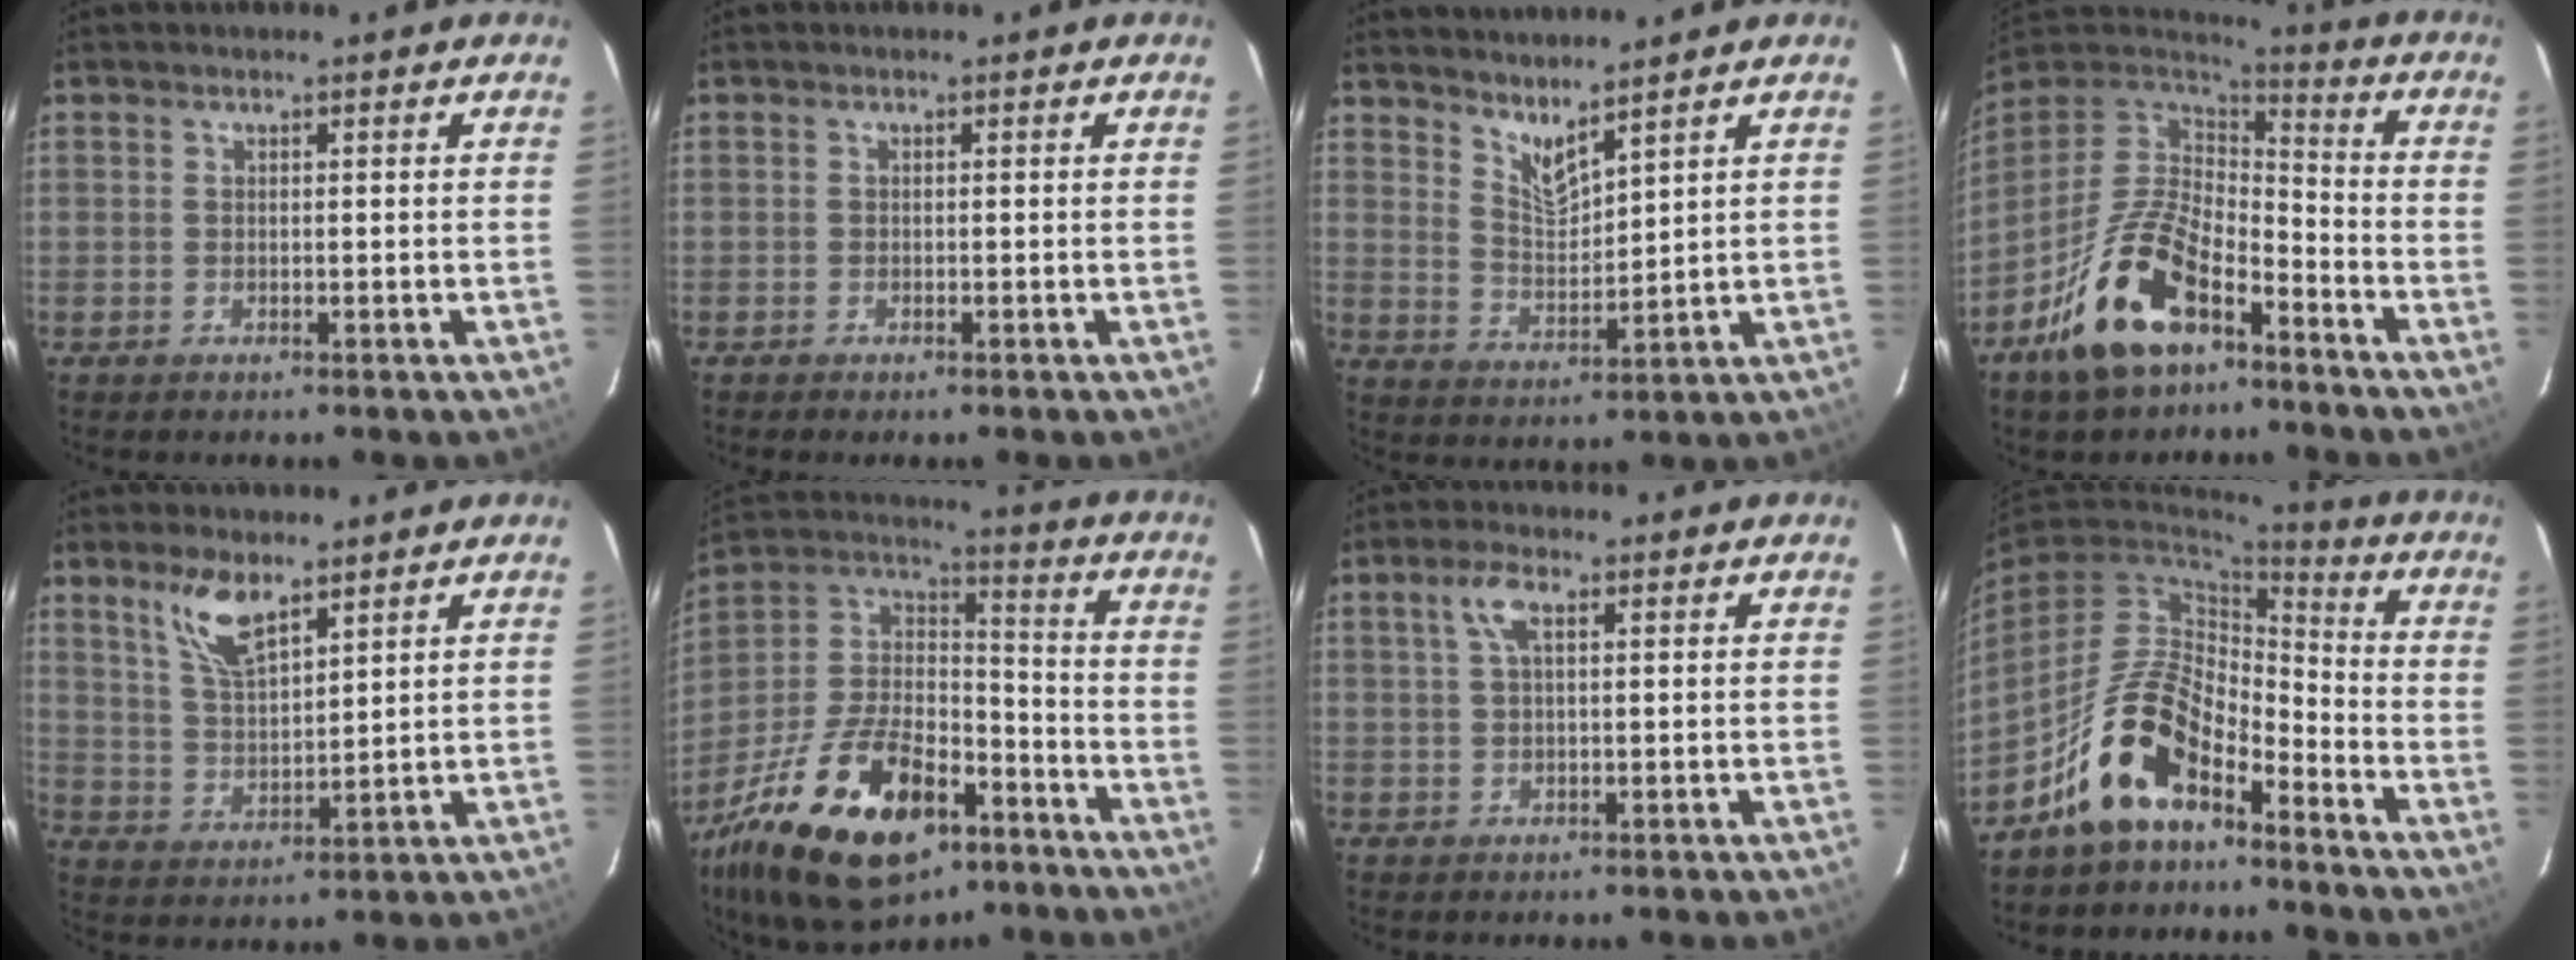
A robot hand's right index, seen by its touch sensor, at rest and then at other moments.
{"total": 0.0}
{"total": 5.5, "force": [4.8, 0.8, 2.6], "torque": [-0.045, -0.009, 0.089]}
{"total": 17.8, "force": [-10.5, 8.1, 11.9], "torque": [-0.244, -0.006, -0.194]}
{"total": 7.7, "force": [5.3, 2.6, 5.0], "torque": [-0.096, 0.004, 0.111]}
{"total": 26.6, "force": [-15.1, 13.1, 17.5], "torque": [-0.350, -0.001, -0.246]}
{"total": 3.4, "force": [1.2, 1.2, 3.0], "torque": [-0.063, 0.010, 0.024]}
{"total": 12.6, "force": [-8.3, 5.6, 7.7], "torque": [-0.156, 0.019, -0.156]}